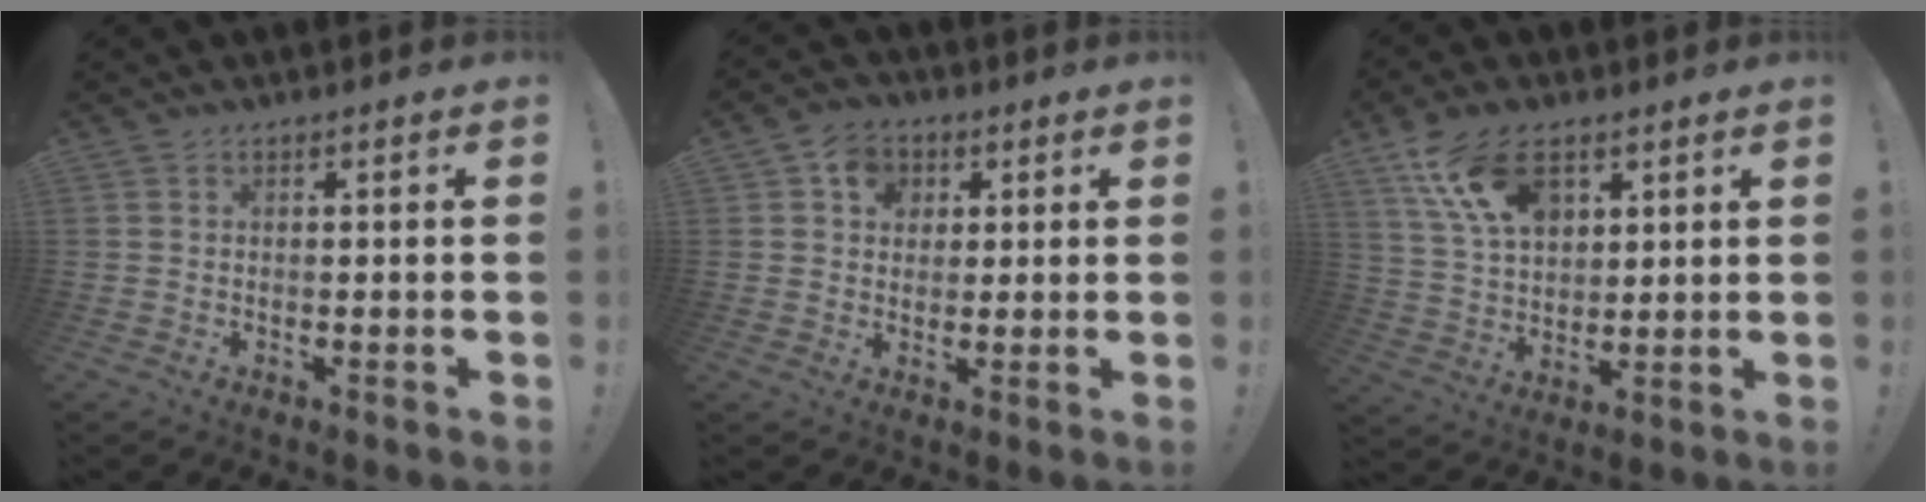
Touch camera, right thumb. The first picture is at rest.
{"total": 7.1, "force": [2.2, 6.2, 2.7], "torque": [-0.035, -0.002, 0.042]}
{"total": 15.2, "force": [8.1, 8.9, 9.3], "torque": [-0.169, -0.019, 0.155]}